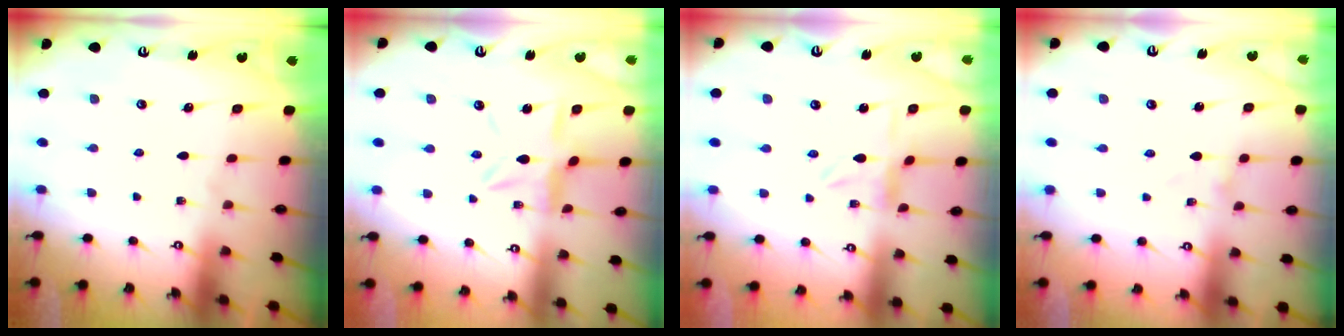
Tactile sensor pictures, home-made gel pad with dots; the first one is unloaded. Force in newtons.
{"total": 7.7, "press": 7.7, "slide": 0.7}
{"total": 1.3, "press": 1.2, "slide": 0.4}
{"total": 1.0, "press": 1.0, "slide": 0.0}